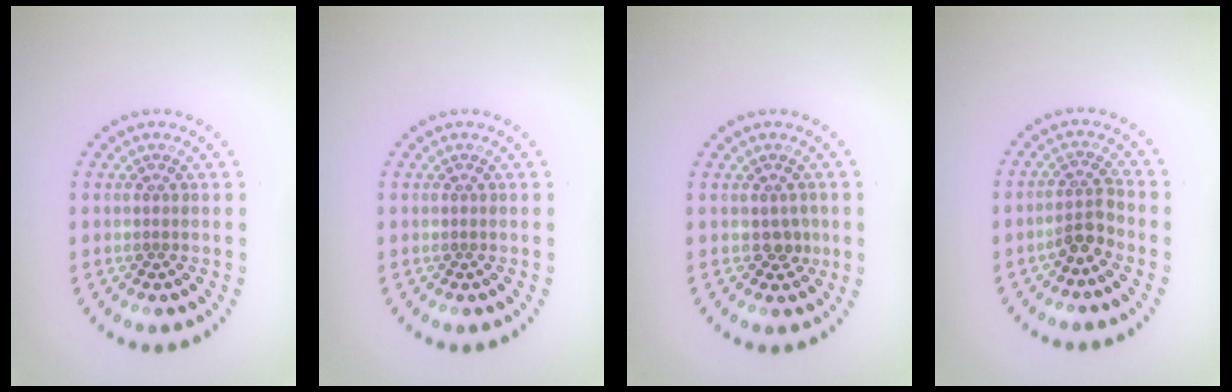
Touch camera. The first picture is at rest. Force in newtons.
{"total": 0.0}
{"total": 1.2, "press": 1.0, "slide": 0.5}
{"total": 2.5, "press": 1.8, "slide": 1.7}